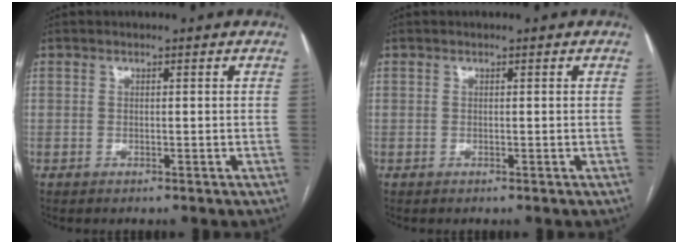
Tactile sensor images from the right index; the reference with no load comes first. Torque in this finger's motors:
{"motor_torque": [0.11, 0.10, -0.02, -0.01]}